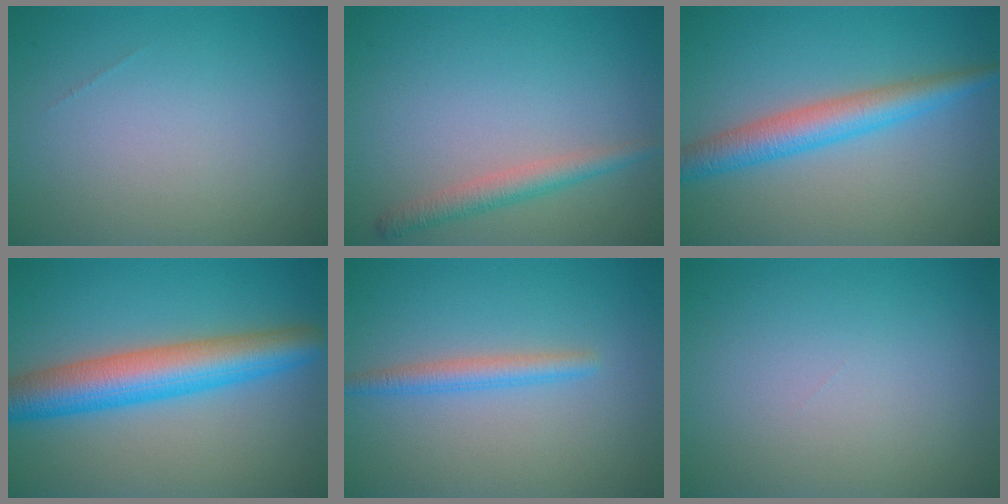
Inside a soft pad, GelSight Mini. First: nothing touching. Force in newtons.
{"total": 2.3, "press": 2.3, "slide": 0.1}
{"total": 4.3, "press": 4.3, "slide": 0.1}
{"total": 7.3, "press": 7.3, "slide": 0.2}
{"total": 2.1, "press": 2.1, "slide": 0.2}
{"total": 0.0}